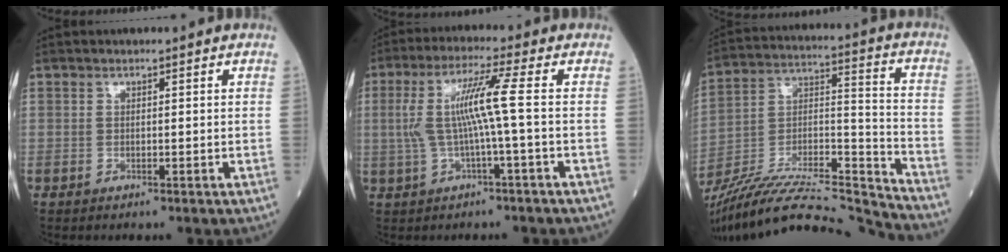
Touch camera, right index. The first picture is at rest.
{"total": 7.8, "force": [0.1, -0.8, 7.8], "torque": [-0.161, 0.015, 0.002]}
{"total": 26.3, "force": [-24.8, 0.8, 8.9], "torque": [-0.157, 0.001, -0.404]}